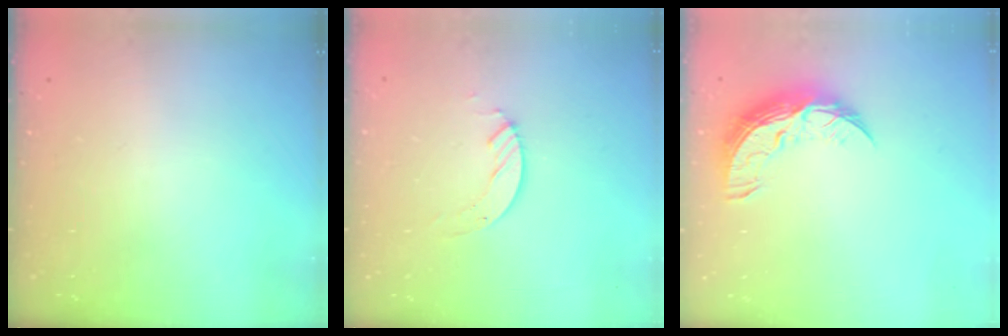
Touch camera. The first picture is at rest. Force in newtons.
{"total": 3.5, "press": 3.5, "slide": 0.4}
{"total": 10.7, "press": 10.6, "slide": 0.6}